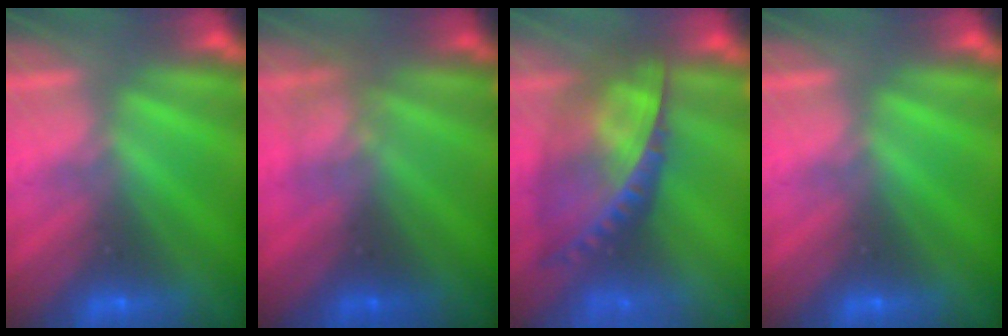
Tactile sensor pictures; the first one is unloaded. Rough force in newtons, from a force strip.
{"total": 2.4}
{"total": 9.0}
{"total": 0.0}